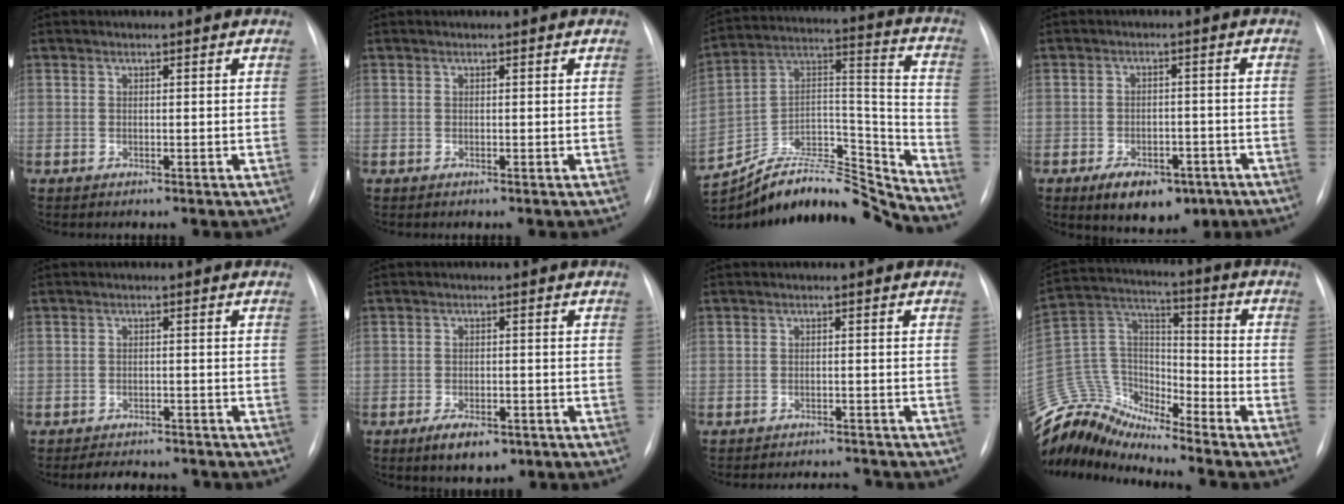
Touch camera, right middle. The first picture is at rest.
{"total": 0.0}
{"total": 22.6, "force": [-22.2, 1.6, 4.2], "torque": [-0.096, 0.053, -0.365]}
{"total": 9.5, "force": [-5.9, 5.1, 5.4], "torque": [-0.073, 0.004, -0.080]}
{"total": 6.8, "force": [-6.1, 2.2, 2.0], "torque": [-0.027, 0.000, -0.076]}
{"total": 5.5, "force": [-3.4, 2.5, 3.4], "torque": [-0.057, -0.002, -0.047]}
{"total": 5.6, "force": [-5.4, 1.0, 0.7], "torque": [-0.007, 0.001, -0.069]}
{"total": 14.5, "force": [-14.3, 1.6, 1.9], "torque": [-0.043, 0.064, -0.275]}